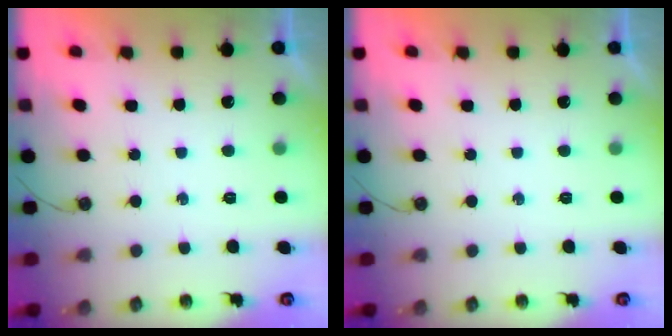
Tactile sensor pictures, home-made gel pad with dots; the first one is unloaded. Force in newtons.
{"total": 0.0}